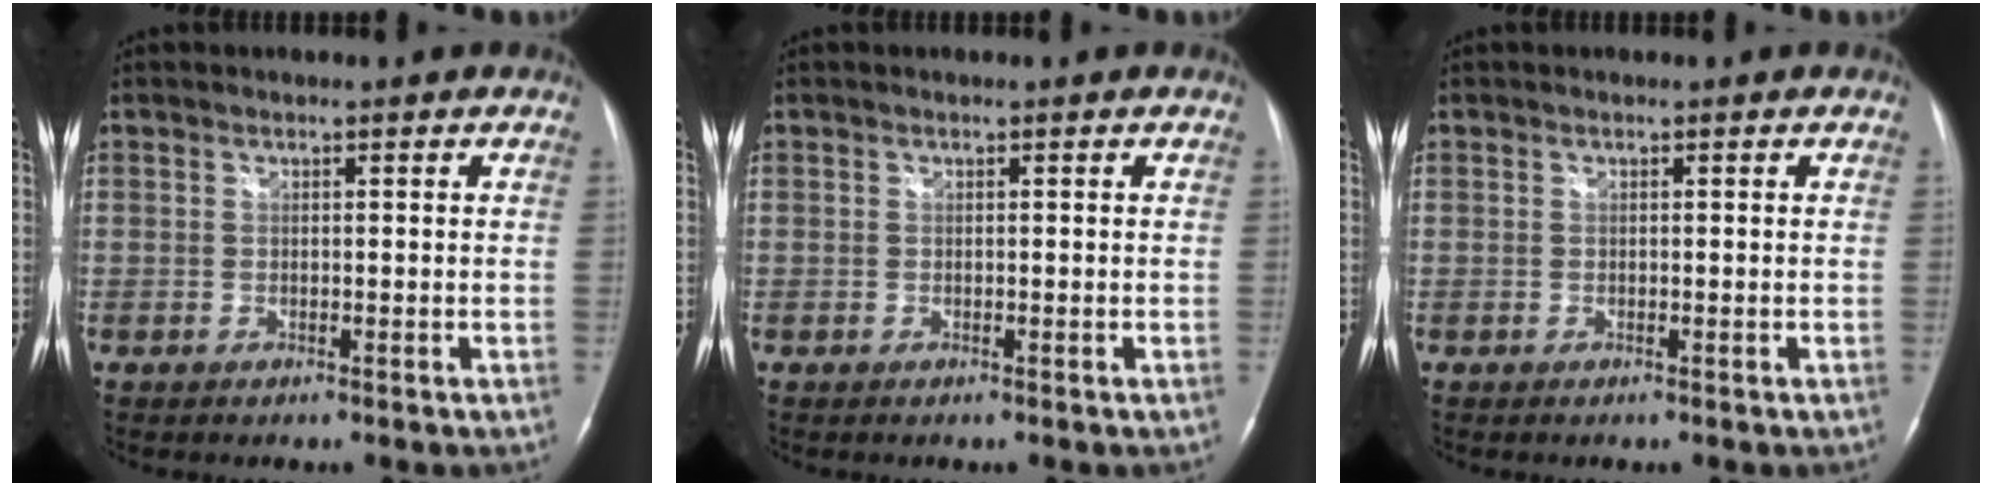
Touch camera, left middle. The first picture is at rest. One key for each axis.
{"total": 0.0}
{"total": 0.0}